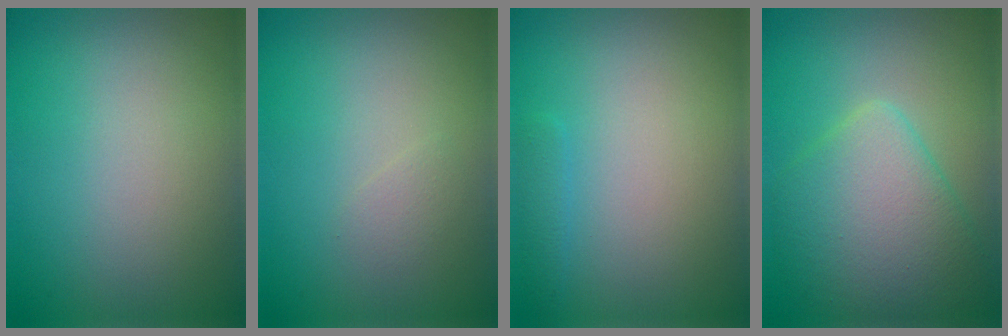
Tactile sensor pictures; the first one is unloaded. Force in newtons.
{"total": 0.8, "press": 0.8, "slide": 0.0}
{"total": 0.9, "press": 0.9, "slide": 0.0}
{"total": 6.5, "press": 6.5, "slide": 0.2}